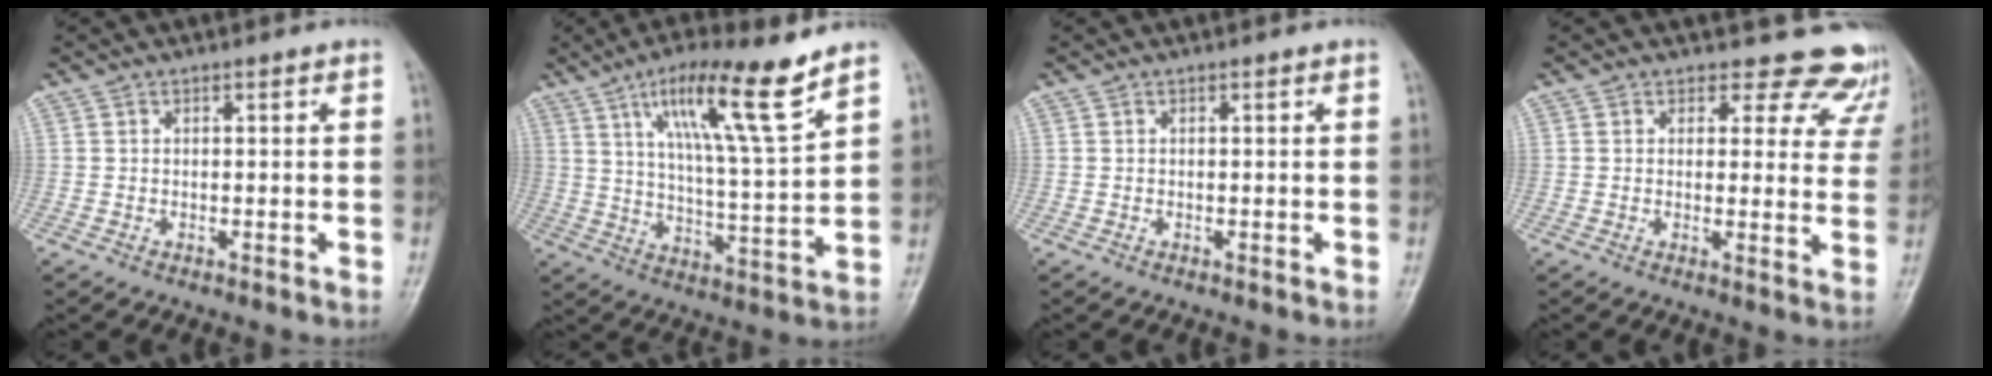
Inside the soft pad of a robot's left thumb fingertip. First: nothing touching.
{"total": 15.3, "force": [9.3, 1.6, 12.0], "torque": [-0.203, -0.045, 0.163]}
{"total": 0.0}
{"total": 11.5, "force": [10.3, 5.1, 0.8], "torque": [0.051, -0.066, 0.082]}